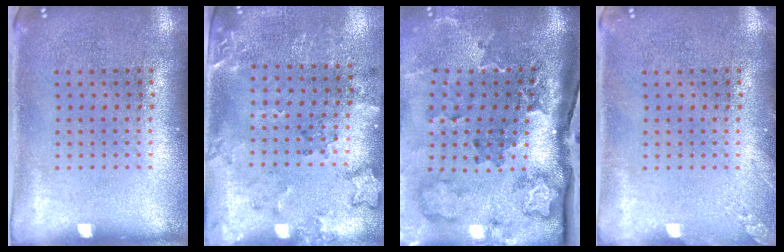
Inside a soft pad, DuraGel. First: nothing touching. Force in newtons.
{"total": 1.9, "press": 1.5, "slide": 1.2}
{"total": 3.5, "press": 2.3, "slide": 2.6}
{"total": 1.0, "press": 1.0, "slide": 0.1}